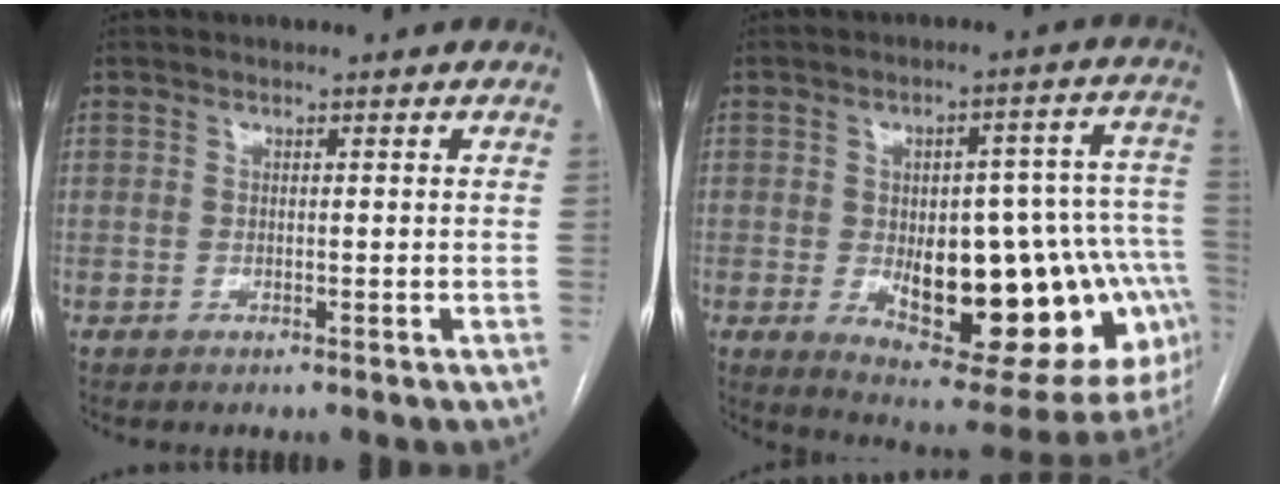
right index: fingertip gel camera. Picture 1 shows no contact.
{"total": 26.6, "force": [-5.4, 10.6, 23.8], "torque": [-0.230, 0.024, -0.048]}